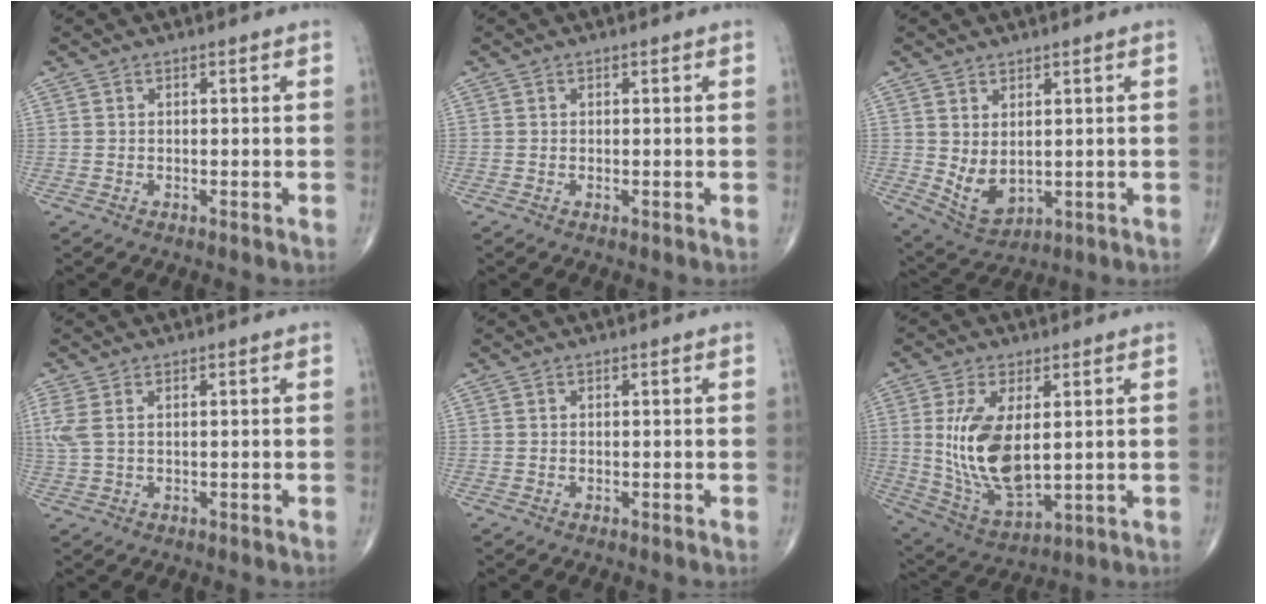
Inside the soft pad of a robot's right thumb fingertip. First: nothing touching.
{"total": 0.0}
{"total": 6.5, "force": [0.6, 4.0, 5.0], "torque": [-0.084, -0.014, 0.034]}
{"total": 3.6, "force": [1.0, 1.5, 3.1], "torque": [-0.102, 0.010, 0.029]}
{"total": 0.0}
{"total": 14.6, "force": [1.9, 7.1, 12.6], "torque": [-0.244, -0.022, 0.055]}